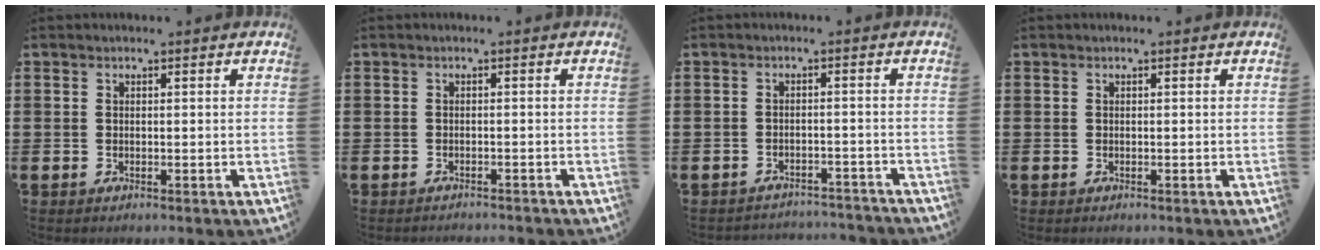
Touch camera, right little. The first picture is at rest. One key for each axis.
{"total": 0.8, "fx": -0.8, "fy": 0.0, "fz": 0.0, "tx": -0.001, "ty": -0.001, "tz": -0.017}
{"total": 2.1, "fx": -2.1, "fy": 0.0, "fz": -0.2, "tx": -0.004, "ty": 0.002, "tz": -0.045}
{"total": 0.0}